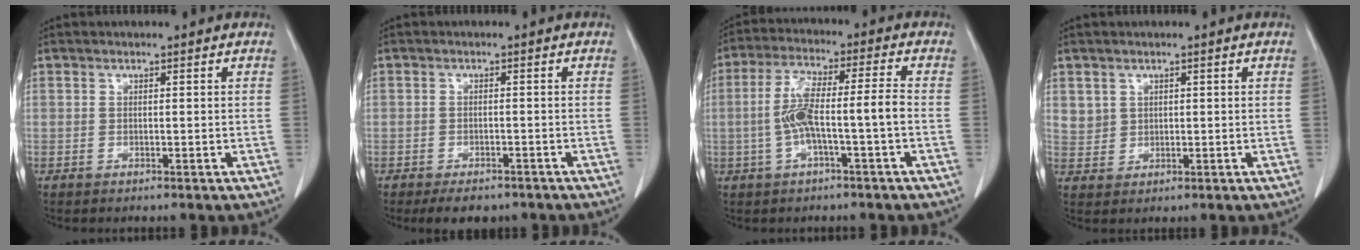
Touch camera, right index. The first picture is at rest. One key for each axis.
{"total": 4.7, "fx": -3.5, "fy": 2.6, "fz": 1.7, "tx": -0.018, "ty": 0.001, "tz": -0.047}
{"total": 8.6, "fx": -1.8, "fy": 0.6, "fz": 8.4, "tx": -0.170, "ty": 0.025, "tz": -0.032}
{"total": 2.9, "fx": 1.4, "fy": 2.5, "fz": 0.3, "tx": 0.006, "ty": 0.002, "tz": 0.028}